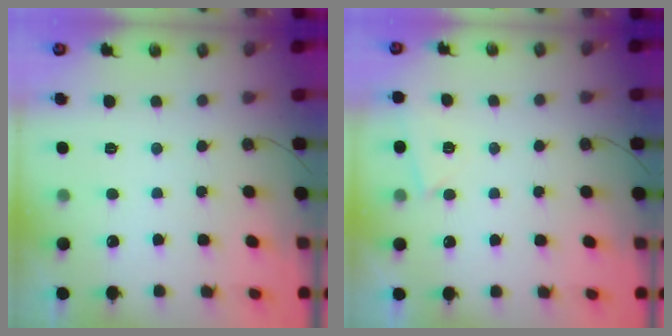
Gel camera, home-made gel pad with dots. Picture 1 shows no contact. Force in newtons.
{"total": 2.6, "press": 2.6, "slide": 0.7}